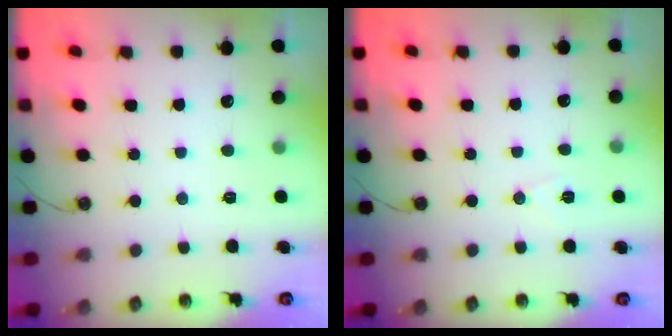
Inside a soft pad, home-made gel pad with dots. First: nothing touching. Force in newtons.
{"total": 5.0, "press": 3.3, "slide": 3.7}